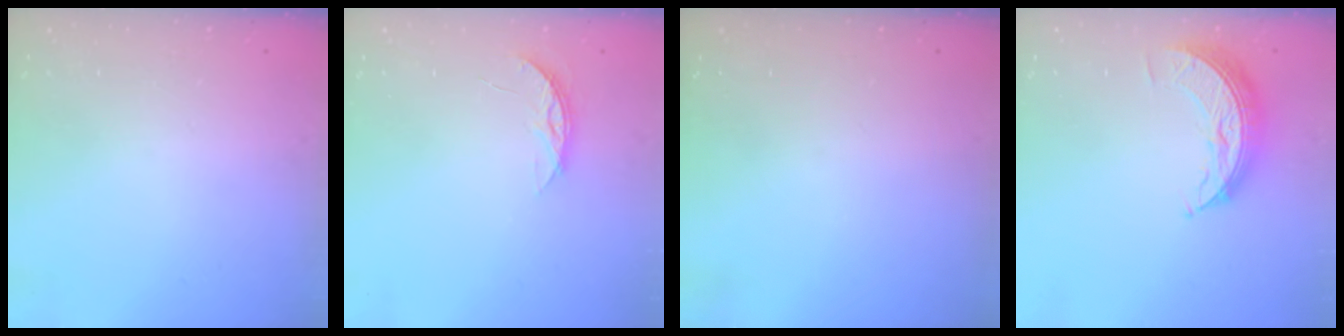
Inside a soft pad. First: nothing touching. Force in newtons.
{"total": 4.5, "press": 4.5, "slide": 0.4}
{"total": 0.0}
{"total": 8.3, "press": 8.3, "slide": 0.6}